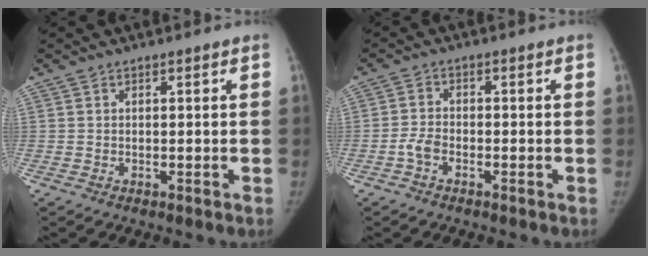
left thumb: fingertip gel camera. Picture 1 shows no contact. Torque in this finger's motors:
{"motor_torque": [-0.06, 0.73, -0.29, -0.12, 0.06]}